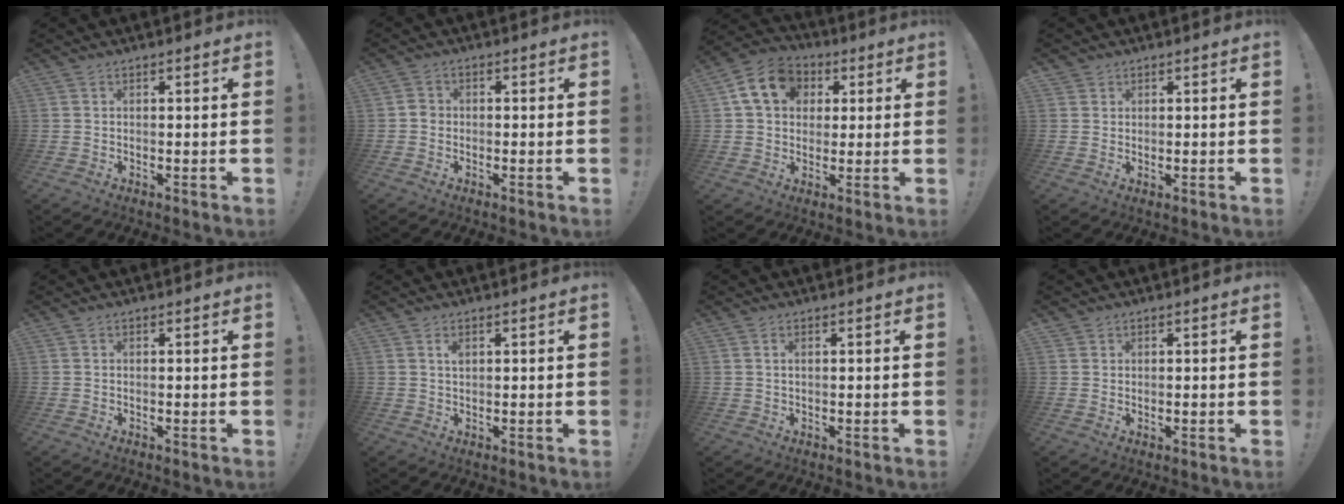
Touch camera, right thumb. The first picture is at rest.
{"total": 2.4, "force": [-1.0, 1.8, 1.2], "torque": [-0.025, 0.013, -0.017]}
{"total": 13.8, "force": [4.7, 10.9, 7.1], "torque": [-0.105, -0.003, 0.094]}
{"total": 1.6, "force": [1.3, 0.9, 0.1], "torque": [0.005, -0.008, 0.024]}
{"total": 0.0}
{"total": 1.8, "force": [0.9, 0.9, 1.2], "torque": [-0.012, -0.005, 0.012]}
{"total": 1.0, "force": [0.4, 0.4, 0.8], "torque": [-0.017, 0.001, 0.007]}
{"total": 1.1, "force": [0.9, 0.6, 0.0], "torque": [0.007, -0.004, 0.016]}